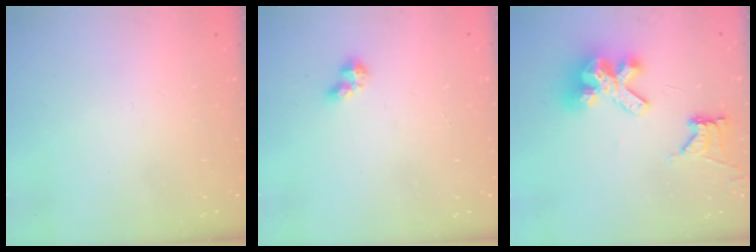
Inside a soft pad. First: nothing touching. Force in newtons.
{"total": 3.4, "press": 3.4, "slide": 0.5}
{"total": 14.3, "press": 14.2, "slide": 1.7}